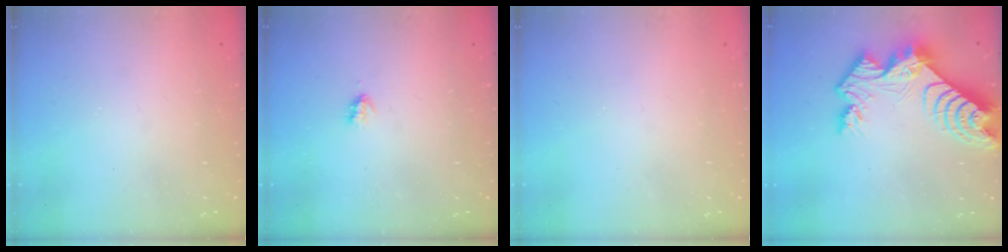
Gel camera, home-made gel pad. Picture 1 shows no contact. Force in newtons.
{"total": 1.9, "press": 1.8, "slide": 0.4}
{"total": 0.0}
{"total": 13.2, "press": 13.2, "slide": 1.0}